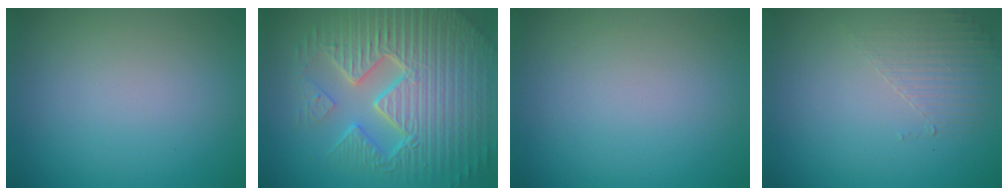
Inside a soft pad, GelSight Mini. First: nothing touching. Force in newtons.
{"total": 10.9, "press": 7.1, "slide": 8.3}
{"total": 0.0}
{"total": 1.6, "press": 0.7, "slide": 1.4}